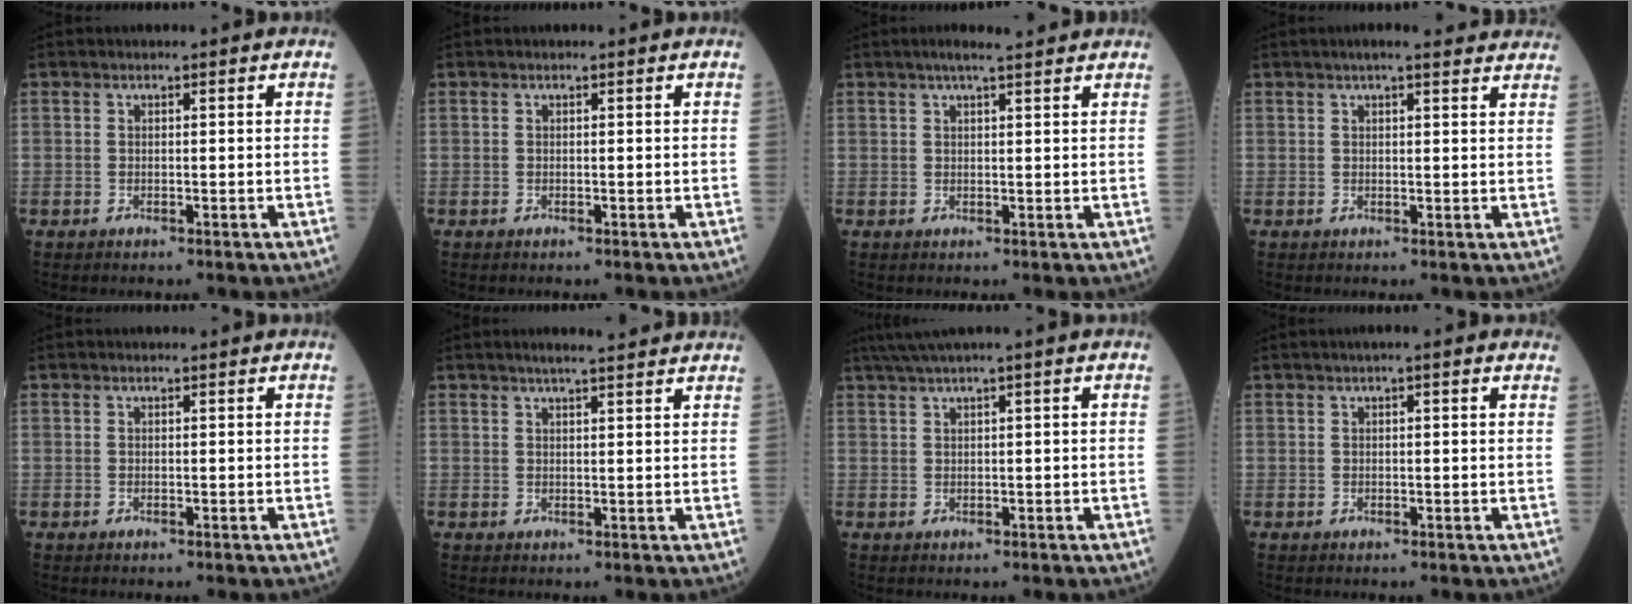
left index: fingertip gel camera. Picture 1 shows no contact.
{"total": 0.0}
{"total": 4.9, "force": [3.9, 0.3, 3.0], "torque": [-0.044, 0.025, 0.058]}
{"total": 10.3, "force": [9.0, 1.3, 4.8], "torque": [-0.054, 0.023, 0.093]}
{"total": 0.0}
{"total": 5.8, "force": [5.0, 0.4, 3.0], "torque": [-0.044, 0.022, 0.066]}
{"total": 3.1, "force": [1.8, -0.5, 2.5], "torque": [-0.055, 0.017, 0.042]}
{"total": 2.4, "force": [1.3, 0.4, 1.9], "torque": [-0.030, 0.018, 0.013]}